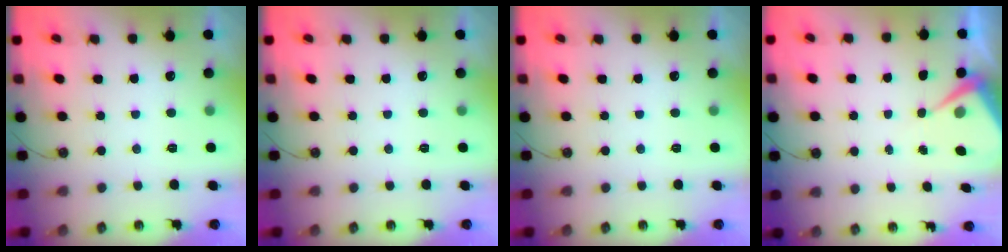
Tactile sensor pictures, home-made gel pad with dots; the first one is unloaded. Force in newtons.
{"total": 0.0}
{"total": 0.0}
{"total": 5.8, "press": 5.7, "slide": 0.7}